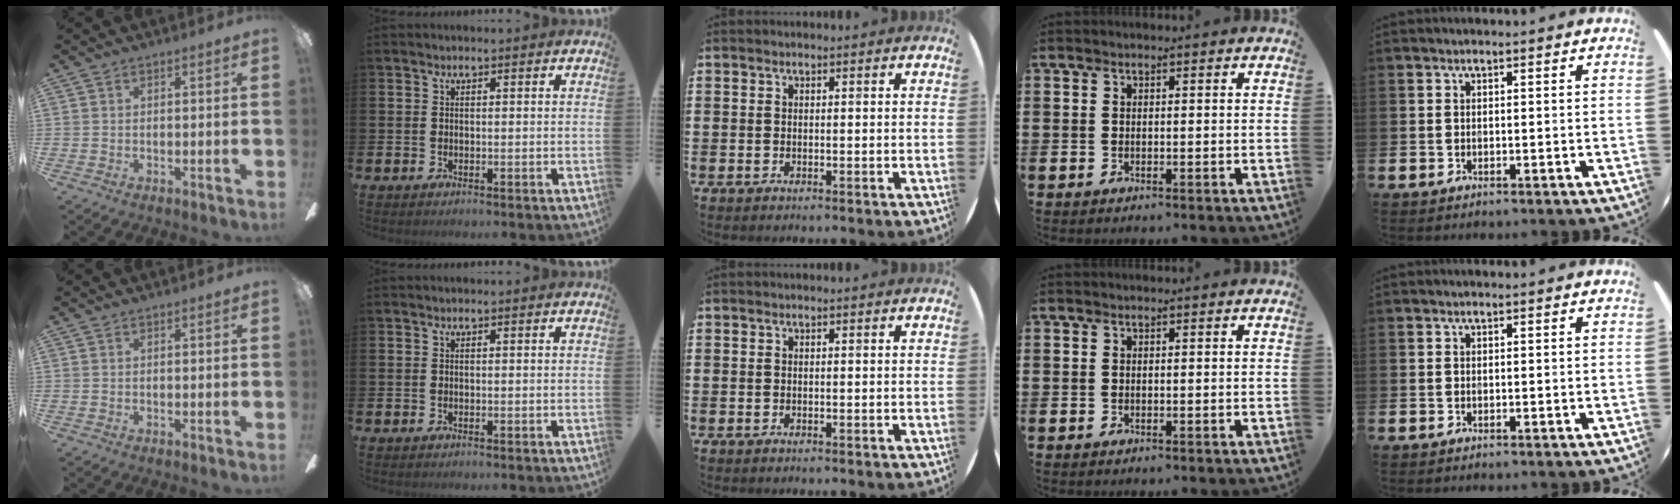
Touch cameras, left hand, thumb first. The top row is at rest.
{}